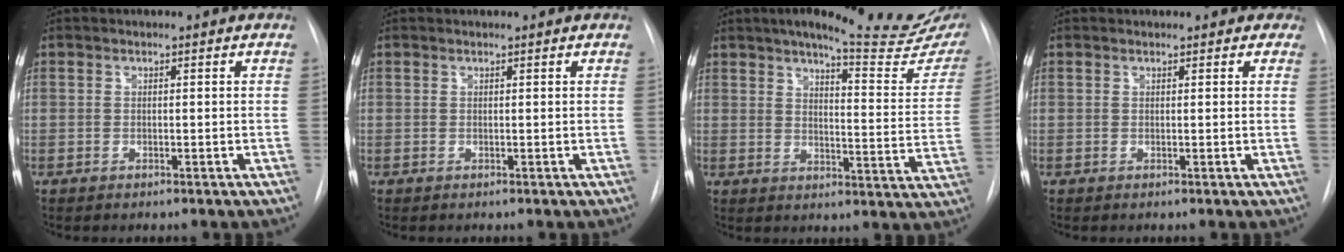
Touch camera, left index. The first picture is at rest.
{"total": 0.0}
{"total": 22.1, "force": [18.2, 3.5, 12.1], "torque": [-0.159, -0.052, 0.213]}
{"total": 2.0, "force": [1.5, 1.3, 0.1], "torque": [0.016, -0.001, 0.002]}